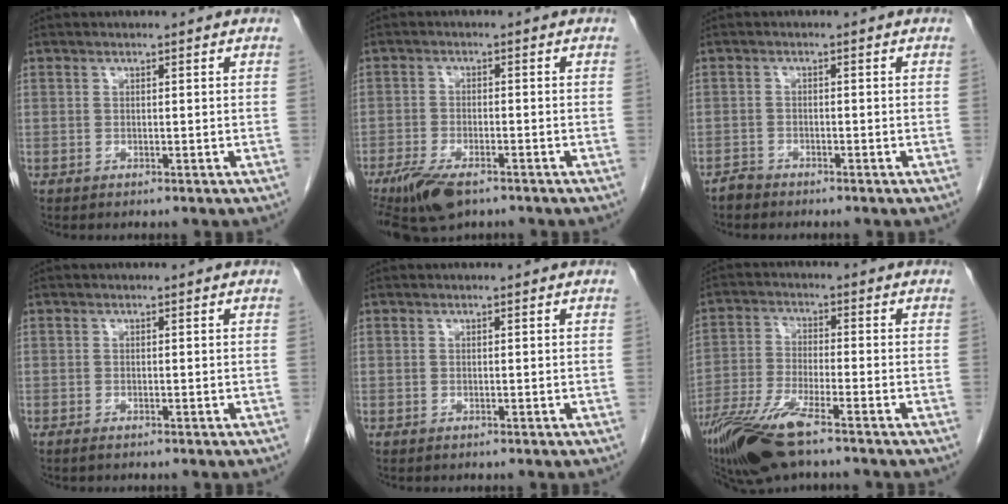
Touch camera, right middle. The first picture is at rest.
{"total": 8.3, "force": [-5.7, 2.9, 5.3], "torque": [-0.096, -0.015, -0.098]}
{"total": 1.4, "force": [-1.4, 0.4, -0.1], "torque": [0.003, 0.000, -0.028]}
{"total": 0.6, "force": [-0.5, 0.0, 0.4], "torque": [-0.009, -0.001, -0.008]}
{"total": 0.0}
{"total": 10.9, "force": [-7.6, 1.6, 7.6], "torque": [-0.151, -0.025, -0.142]}